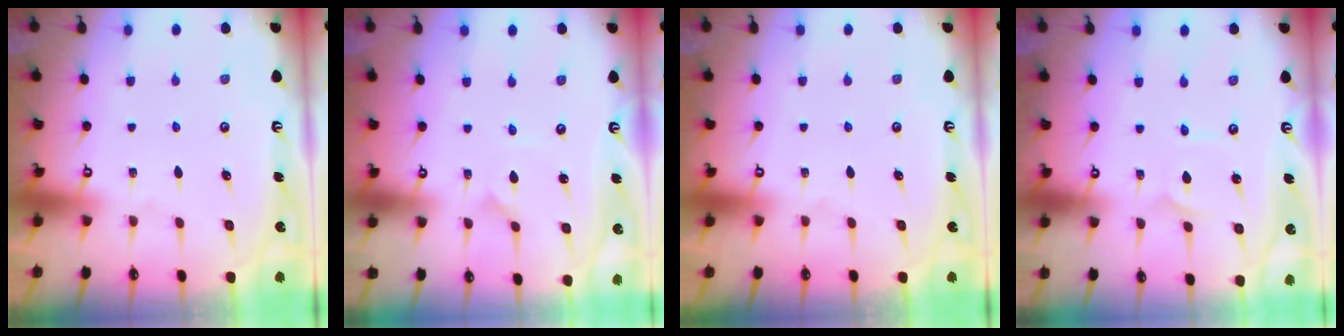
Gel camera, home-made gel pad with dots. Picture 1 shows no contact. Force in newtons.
{"total": 0.6, "press": 0.6, "slide": 0.1}
{"total": 0.0}
{"total": 1.1, "press": 1.1, "slide": 0.1}